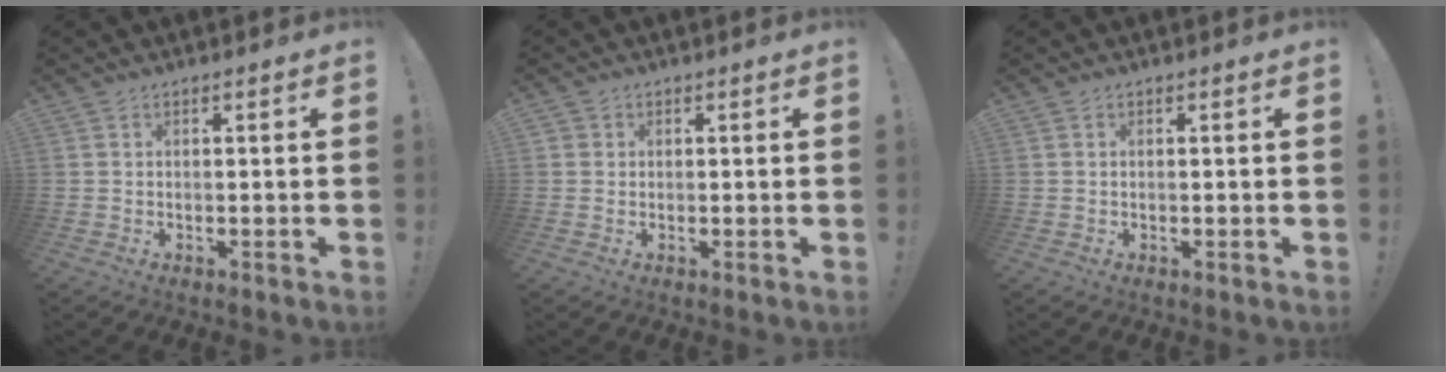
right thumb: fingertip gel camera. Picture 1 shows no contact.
{"total": 1.0, "force": [0.2, 1.0, 0.2], "torque": [-0.001, 0.000, 0.002]}
{"total": 0.0}